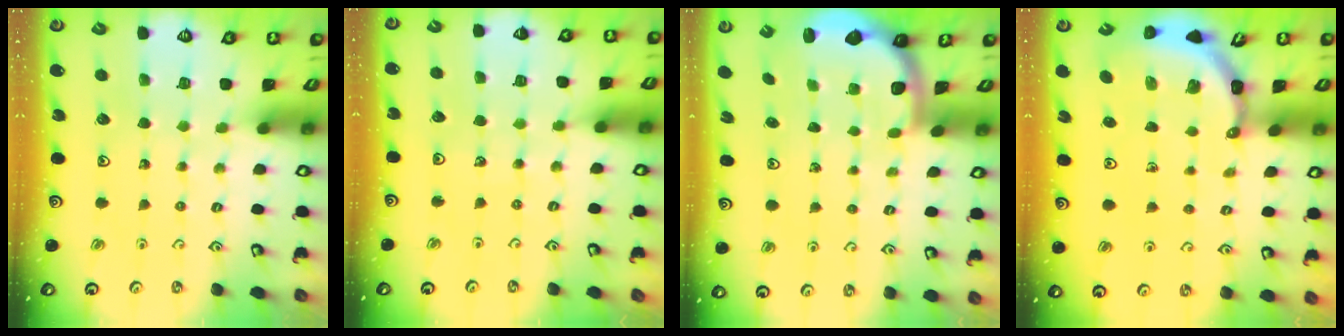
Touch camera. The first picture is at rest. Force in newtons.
{"total": 3.7, "press": 3.6, "slide": 0.6}
{"total": 2.1, "press": 2.0, "slide": 0.7}
{"total": 4.5, "press": 4.5, "slide": 0.4}